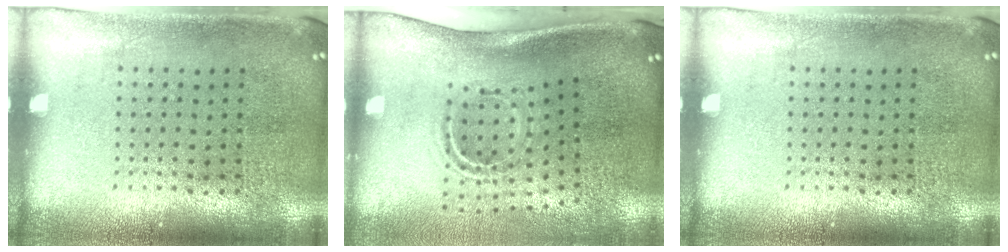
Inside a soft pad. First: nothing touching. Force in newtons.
{"total": 2.1, "press": 1.2, "slide": 1.8}
{"total": 0.0}